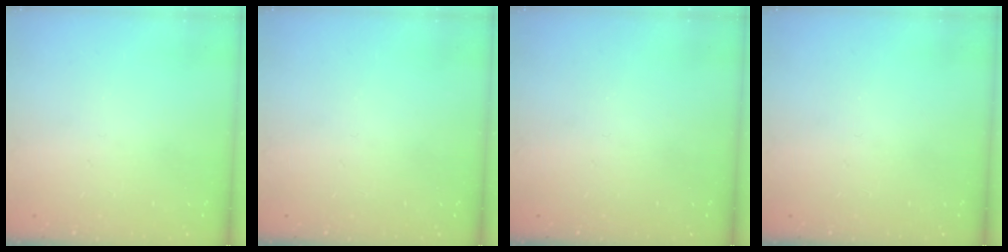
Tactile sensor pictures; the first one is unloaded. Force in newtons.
{"total": 0.0}
{"total": 0.0}
{"total": 0.0}